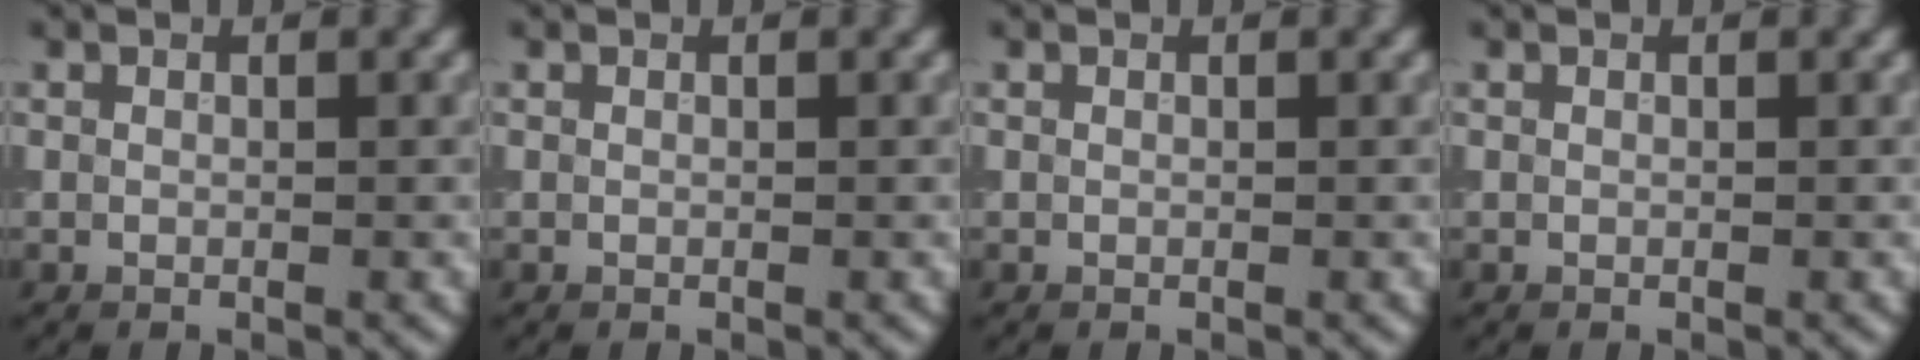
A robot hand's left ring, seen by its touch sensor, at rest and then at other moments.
{"total": 0.0}
{"total": 0.0}
{"total": 0.0}